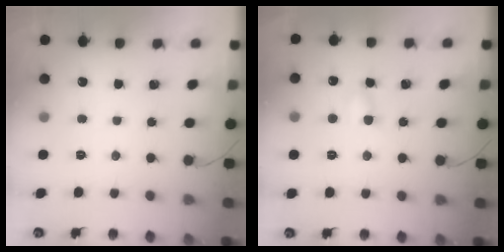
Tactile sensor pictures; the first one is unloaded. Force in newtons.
{"total": 3.8, "press": 3.7, "slide": 0.7}